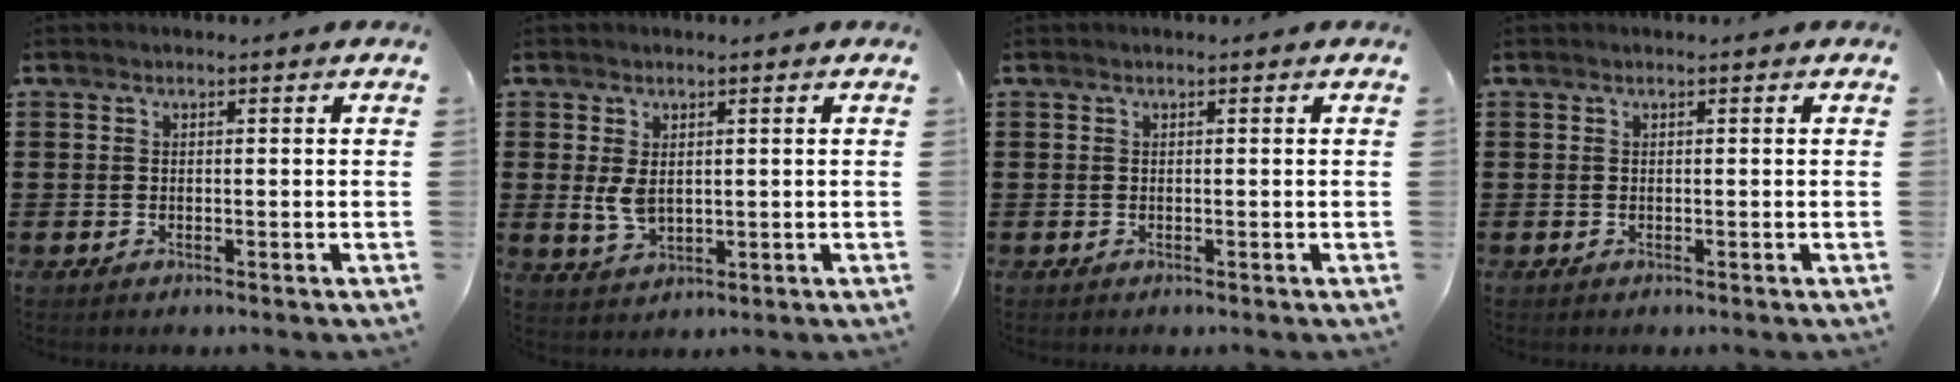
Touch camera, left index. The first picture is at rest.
{"total": 3.6, "force": [0.8, 2.1, 2.9], "torque": [-0.074, -0.003, 0.011]}
{"total": 0.0}
{"total": 0.0}